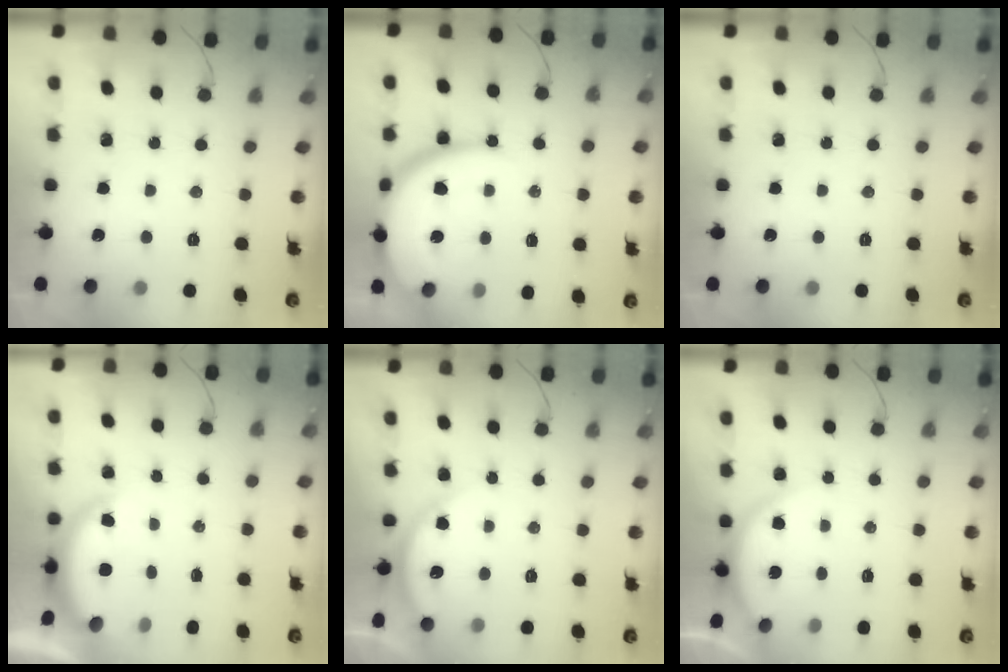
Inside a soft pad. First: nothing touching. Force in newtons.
{"total": 13.6, "press": 13.5, "slide": 1.6}
{"total": 0.0}
{"total": 4.0, "press": 4.0, "slide": 0.5}
{"total": 3.0, "press": 2.9, "slide": 0.4}
{"total": 5.5, "press": 5.5, "slide": 0.4}